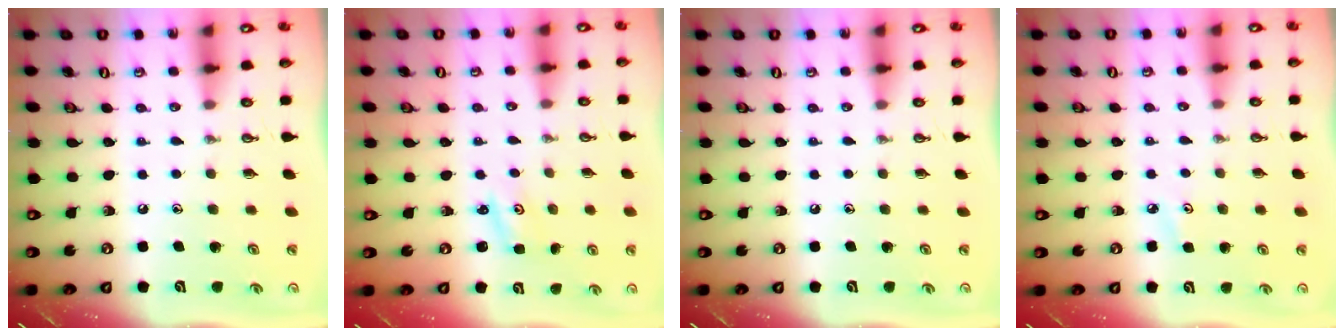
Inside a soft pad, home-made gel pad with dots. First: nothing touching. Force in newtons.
{"total": 1.5, "press": 1.5, "slide": 0.2}
{"total": 0.0}
{"total": 3.2, "press": 3.2, "slide": 0.3}